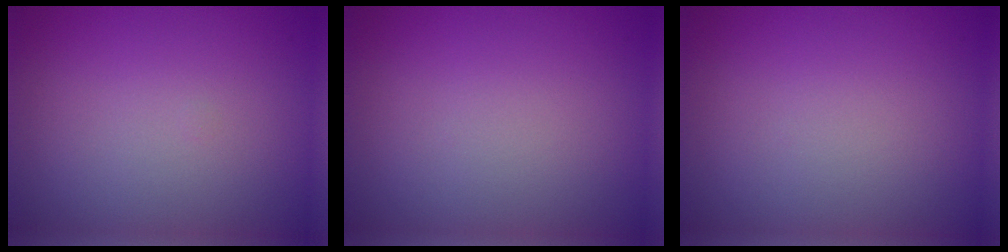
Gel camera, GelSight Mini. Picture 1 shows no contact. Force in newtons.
{"total": 0.0}
{"total": 0.0}